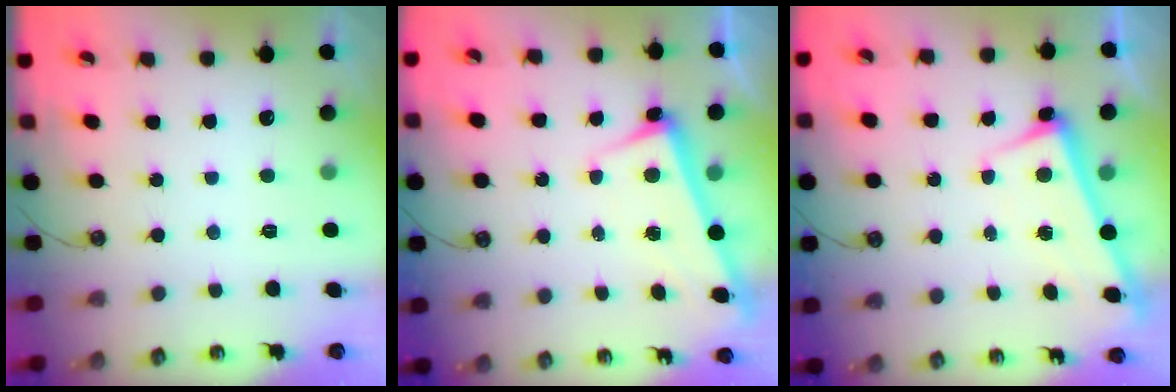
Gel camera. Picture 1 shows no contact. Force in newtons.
{"total": 2.8, "press": 2.7, "slide": 0.7}
{"total": 2.8, "press": 2.7, "slide": 0.4}